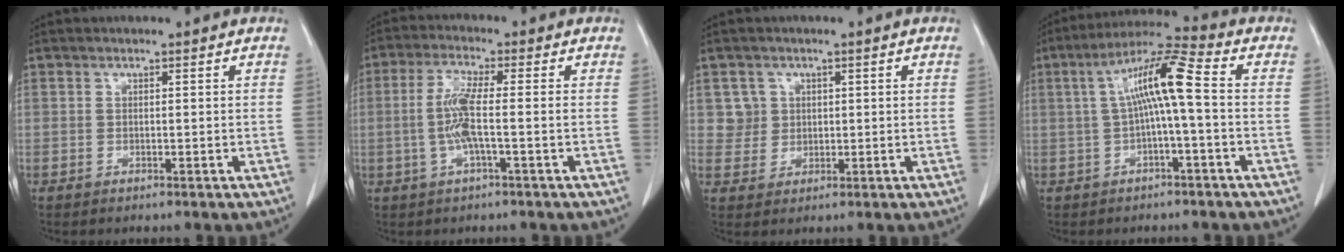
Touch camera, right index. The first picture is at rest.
{"total": 5.9, "force": [-0.7, 0.3, 5.8], "torque": [-0.124, 0.003, -0.016]}
{"total": 3.5, "force": [1.3, 3.2, -0.2], "torque": [0.021, 0.008, 0.024]}
{"total": 9.1, "force": [0.5, 0.2, 9.0], "torque": [-0.161, 0.033, 0.008]}